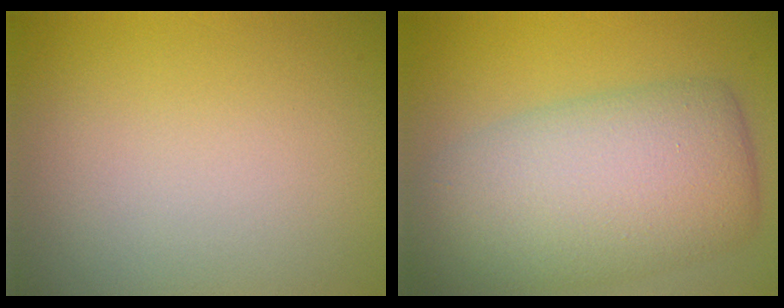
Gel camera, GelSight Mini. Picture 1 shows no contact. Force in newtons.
{"total": 7.9, "press": 7.9, "slide": 0.4}